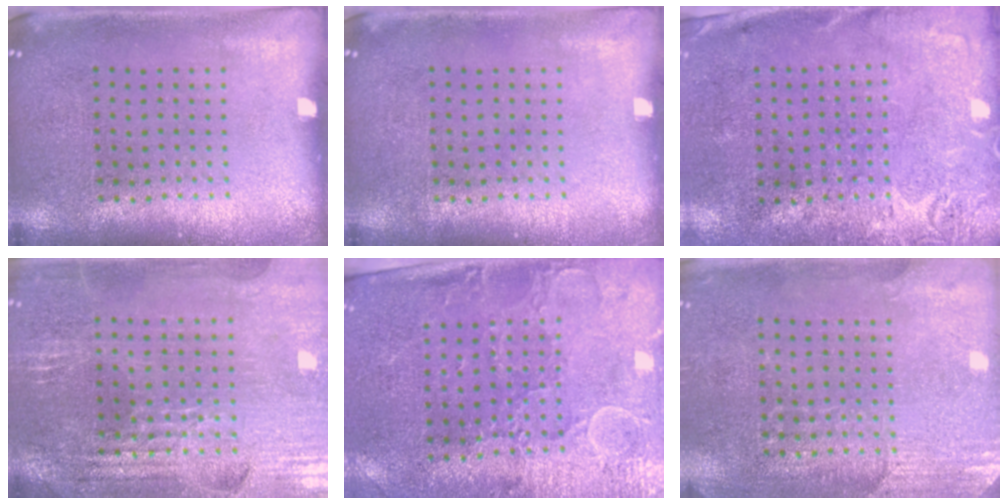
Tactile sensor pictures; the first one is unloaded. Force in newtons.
{"total": 0.0}
{"total": 2.7, "press": 2.2, "slide": 1.7}
{"total": 2.8, "press": 2.7, "slide": 0.5}
{"total": 3.0, "press": 2.6, "slide": 1.5}
{"total": 2.7, "press": 2.5, "slide": 0.9}